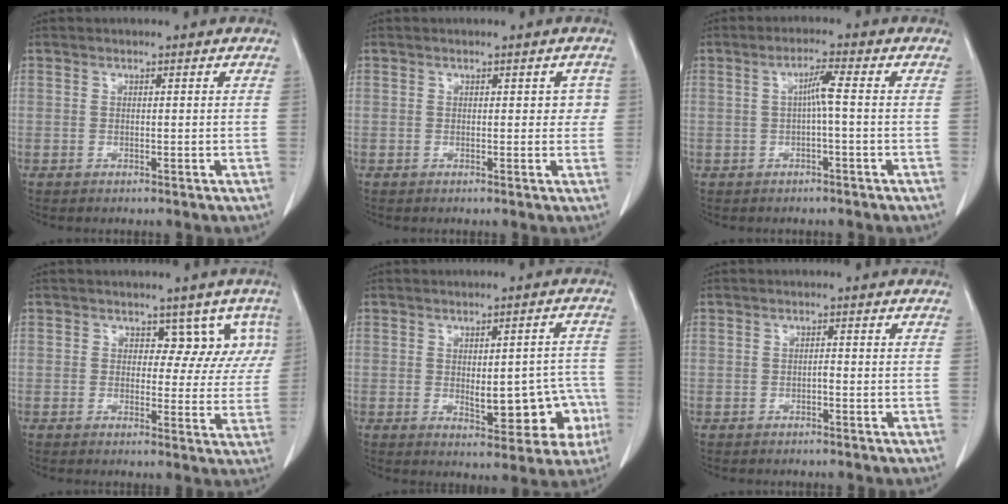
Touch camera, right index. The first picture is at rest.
{"total": 2.0, "force": [0.4, 1.5, 1.4], "torque": [-0.004, 0.014, 0.003]}
{"total": 3.0, "force": [-0.1, -0.1, 3.0], "torque": [-0.055, 0.009, 0.001]}
{"total": 5.7, "force": [3.0, 4.0, 2.7], "torque": [0.000, 0.003, 0.022]}
{"total": 10.3, "force": [-2.1, 4.6, 8.9], "torque": [-0.096, 0.021, -0.014]}
{"total": 0.6, "force": [-0.3, 0.1, 0.5], "torque": [-0.008, 0.002, -0.006]}